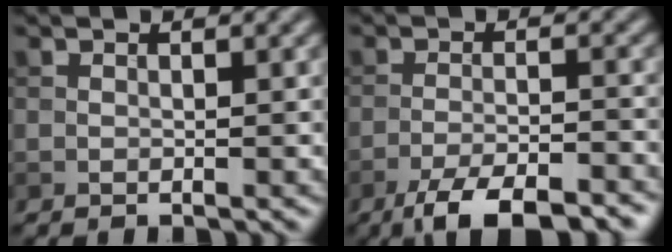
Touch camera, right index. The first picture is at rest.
{"total": 6.9, "force": [-5.1, 1.7, 4.3], "torque": [-0.071, -0.002, -0.087]}